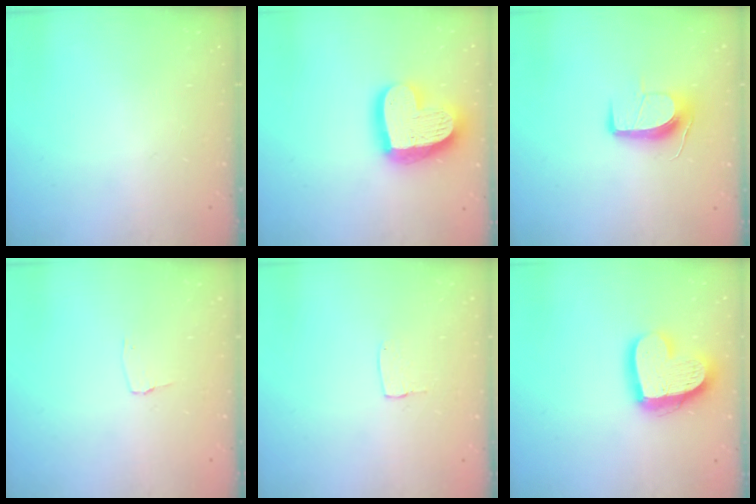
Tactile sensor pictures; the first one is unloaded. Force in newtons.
{"total": 21.7, "press": 21.6, "slide": 2.0}
{"total": 9.9, "press": 9.9, "slide": 0.2}
{"total": 2.7, "press": 2.7, "slide": 0.3}
{"total": 3.5, "press": 3.5, "slide": 0.1}
{"total": 17.2, "press": 17.2, "slide": 1.4}